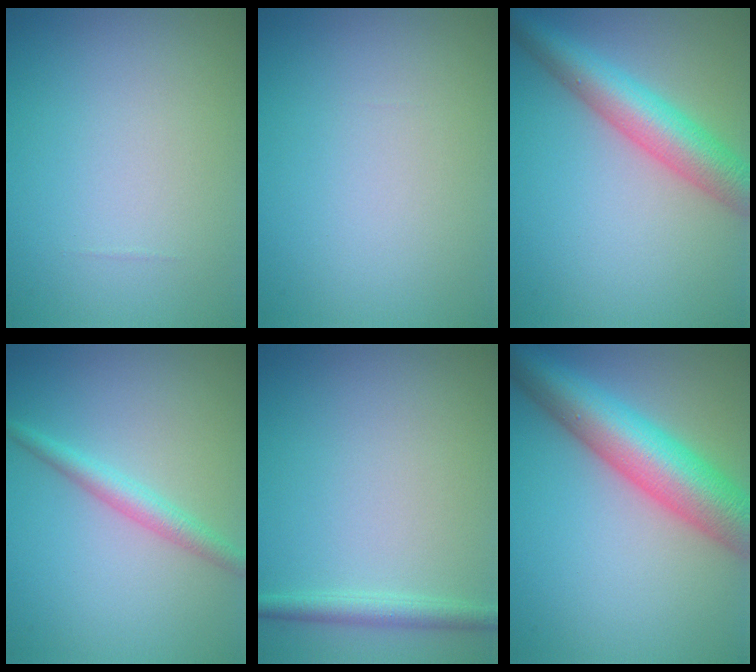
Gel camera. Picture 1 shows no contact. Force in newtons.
{"total": 0.0}
{"total": 6.2, "press": 6.2, "slide": 0.1}
{"total": 2.3, "press": 2.3, "slide": 0.0}
{"total": 1.8, "press": 1.8, "slide": 0.1}
{"total": 9.2, "press": 9.2, "slide": 0.2}